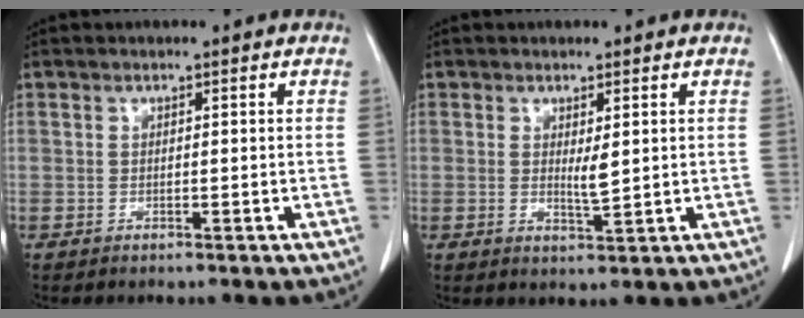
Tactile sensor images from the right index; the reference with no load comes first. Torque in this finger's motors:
{"motor_torque": [0.12, 0.04, 0.02, 0.01]}